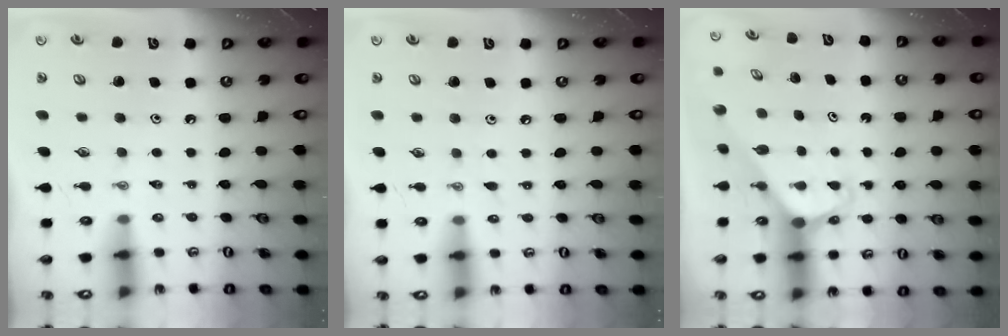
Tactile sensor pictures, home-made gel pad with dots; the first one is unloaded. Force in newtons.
{"total": 4.9, "press": 4.9, "slide": 0.5}
{"total": 2.0, "press": 2.0, "slide": 0.2}